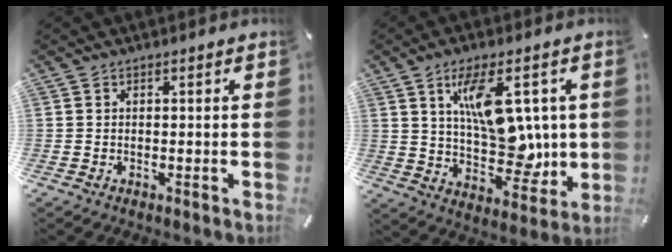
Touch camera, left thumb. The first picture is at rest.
{"total": 15.3, "force": [5.3, 8.3, 11.7], "torque": [-0.172, -0.020, 0.095]}